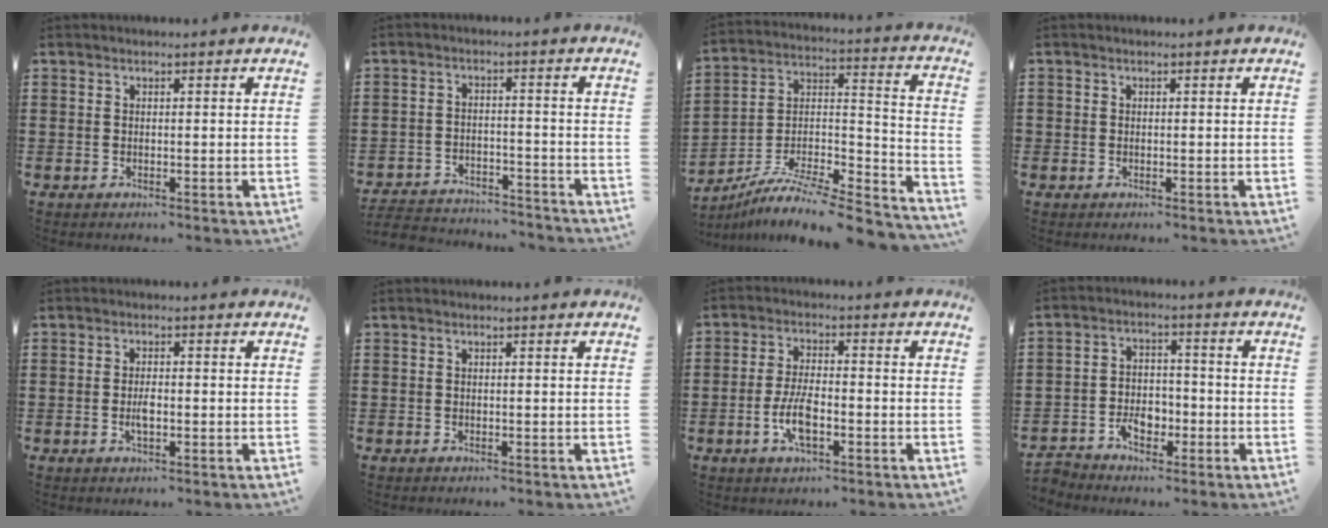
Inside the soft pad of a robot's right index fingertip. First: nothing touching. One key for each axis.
{"total": 4.4, "fx": -4.4, "fy": 0.6, "fz": 0.5, "tx": -0.019, "ty": 0.001, "tz": -0.092}
{"total": 8.5, "fx": -7.2, "fy": 1.5, "fz": 4.1, "tx": -0.074, "ty": 0.002, "tz": -0.146}
{"total": 0.6, "fx": -0.2, "fy": 0.6, "fz": 0.1, "tx": -0.003, "ty": 0.003, "tz": -0.004}
{"total": 2.4, "fx": -0.5, "fy": 0.9, "fz": 2.2, "tx": -0.047, "ty": -0.001, "tz": -0.012}
{"total": 0.0}
{"total": 6.1, "fx": -2.1, "fy": 2.4, "fz": 5.2, "tx": -0.121, "ty": -0.003, "tz": -0.046}
{"total": 4.6, "fx": -2.7, "fy": 3.0, "fz": 2.2, "tx": -0.040, "ty": 0.014, "tz": -0.053}